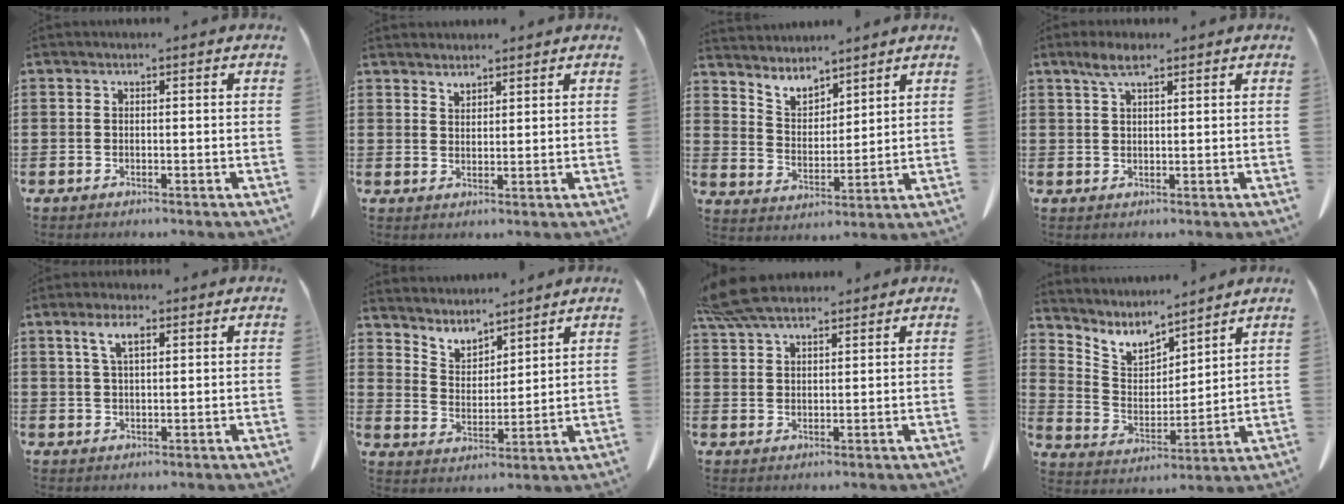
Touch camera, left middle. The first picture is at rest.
{"total": 2.0, "force": [2.0, 0.5, 0.1], "torque": [-0.005, -0.001, 0.039]}
{"total": 5.1, "force": [4.8, 1.5, 0.7], "torque": [-0.034, -0.024, 0.088]}
{"total": 3.6, "force": [2.2, 0.9, 2.6], "torque": [-0.057, 0.003, 0.040]}
{"total": 4.4, "force": [2.1, 1.4, 3.6], "torque": [-0.079, 0.008, 0.036]}
{"total": 4.7, "force": [4.6, 1.2, 0.0], "torque": [-0.022, -0.029, 0.081]}
{"total": 7.0, "force": [5.9, 1.9, 3.3], "torque": [-0.081, -0.005, 0.113]}
{"total": 5.6, "force": [5.0, 2.2, 1.2], "torque": [-0.054, -0.034, 0.085]}